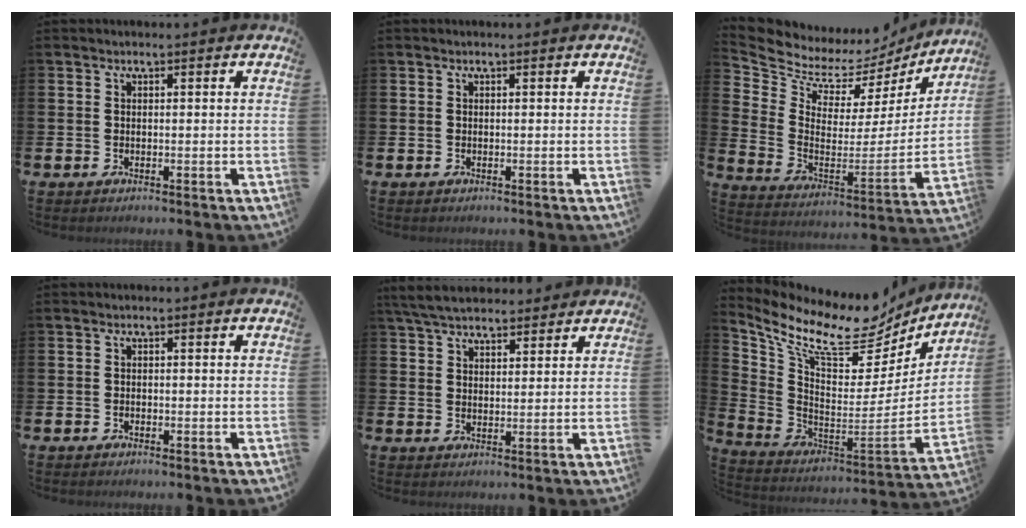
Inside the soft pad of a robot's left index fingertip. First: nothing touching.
{"total": 0.0}
{"total": 7.1, "force": [6.1, 3.5, 1.1], "torque": [-0.066, -0.057, 0.103]}
{"total": 0.5, "force": [-0.4, 0.3, 0.1], "torque": [-0.005, 0.004, -0.009]}
{"total": 5.5, "force": [5.2, 1.4, 1.2], "torque": [-0.047, -0.012, 0.097]}
{"total": 10.9, "force": [7.9, 5.1, 5.5], "torque": [-0.127, -0.066, 0.129]}